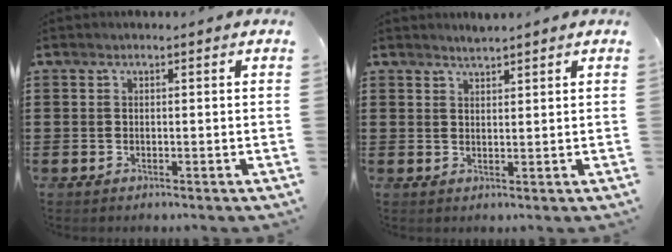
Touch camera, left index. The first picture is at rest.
{"total": 1.5, "force": [1.5, -0.1, 0.2], "torque": [-0.005, 0.001, 0.030]}